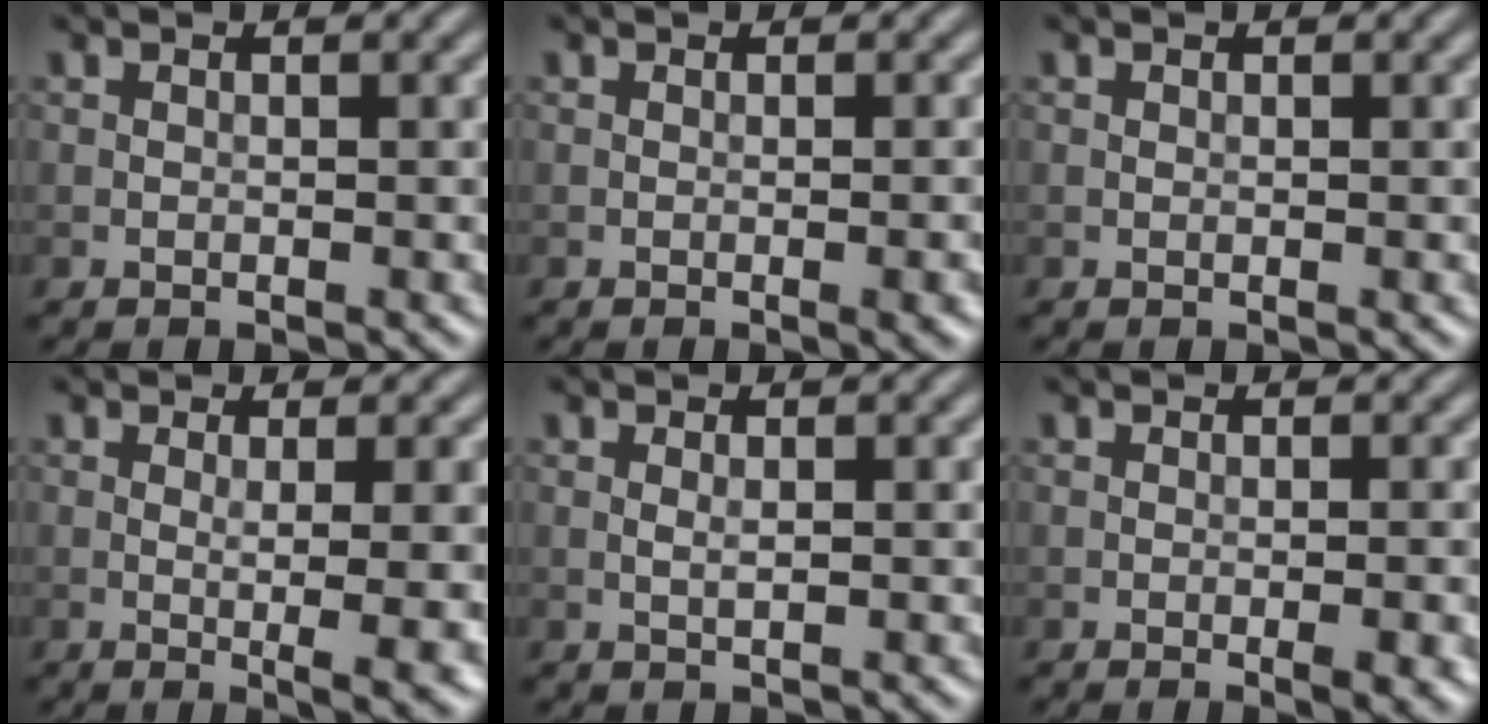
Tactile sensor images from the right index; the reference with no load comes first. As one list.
[{"total": 1.8, "force": [-0.5, 0.4, 1.7], "torque": [-0.018, -0.002, -0.006]}, {"total": 0.0}, {"total": 5.6, "force": [-0.3, 1.2, 5.4], "torque": [-0.074, -0.009, 0.001]}, {"total": 0.7, "force": [0.2, 0.1, 0.6], "torque": [-0.014, 0.000, 0.003]}, {"total": 2.7, "force": [-0.8, 0.6, 2.5], "torque": [-0.033, -0.003, -0.011]}]